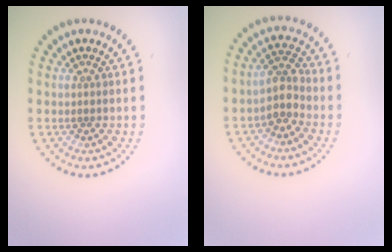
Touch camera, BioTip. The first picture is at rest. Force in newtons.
{"total": 2.6, "press": 2.1, "slide": 1.5}